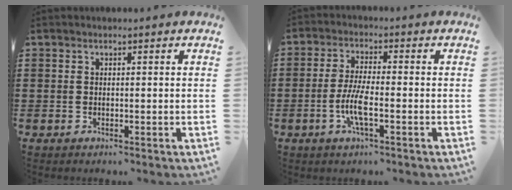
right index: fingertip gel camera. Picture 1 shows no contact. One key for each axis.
{"total": 5.7, "fx": -1.9, "fy": 1.2, "fz": 5.2, "tx": -0.116, "ty": -0.008, "tz": -0.042}